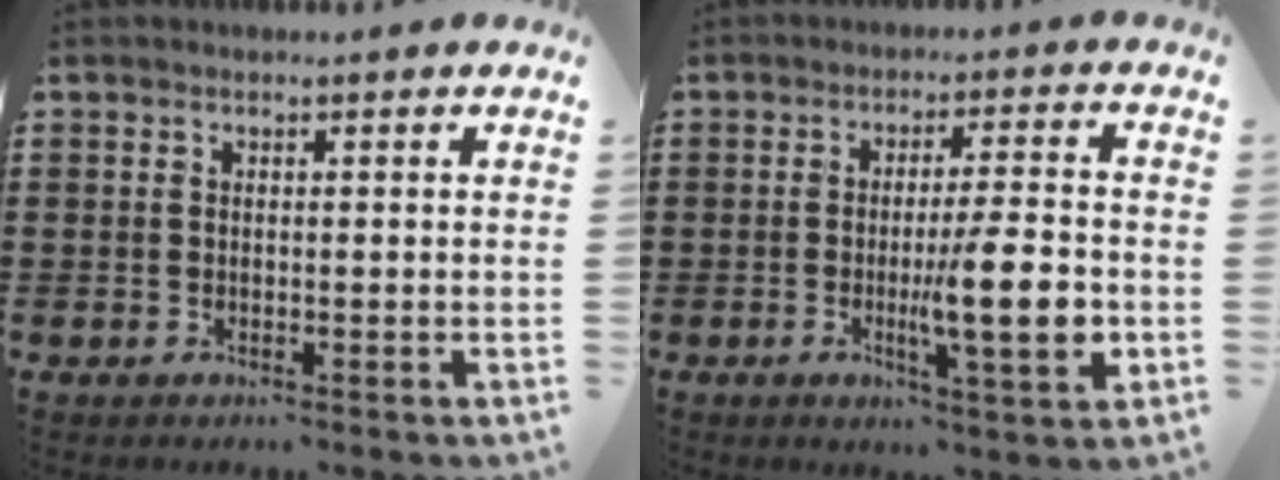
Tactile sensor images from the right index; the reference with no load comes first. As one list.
[{"total": 10.8, "force": [-2.1, 1.8, 10.4], "torque": [-0.159, -0.012, -0.035]}]